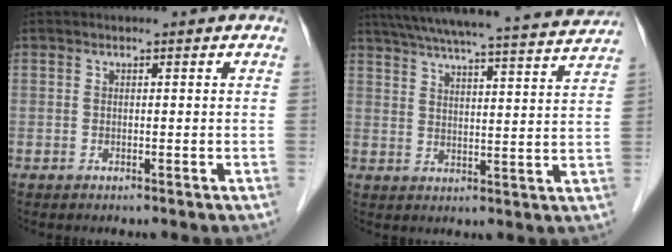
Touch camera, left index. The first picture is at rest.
{"total": 24.9, "force": [22.9, 0.8, 9.7], "torque": [-0.159, -0.013, 0.297]}